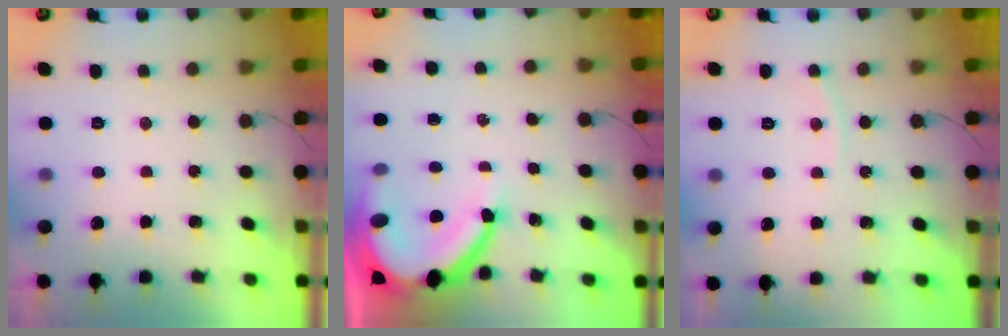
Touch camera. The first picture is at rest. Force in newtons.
{"total": 10.7, "press": 10.6, "slide": 1.1}
{"total": 3.1, "press": 3.1, "slide": 0.2}